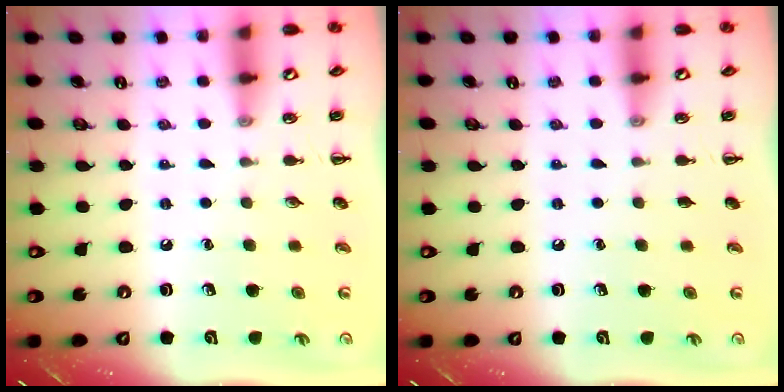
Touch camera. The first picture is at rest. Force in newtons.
{"total": 0.0}